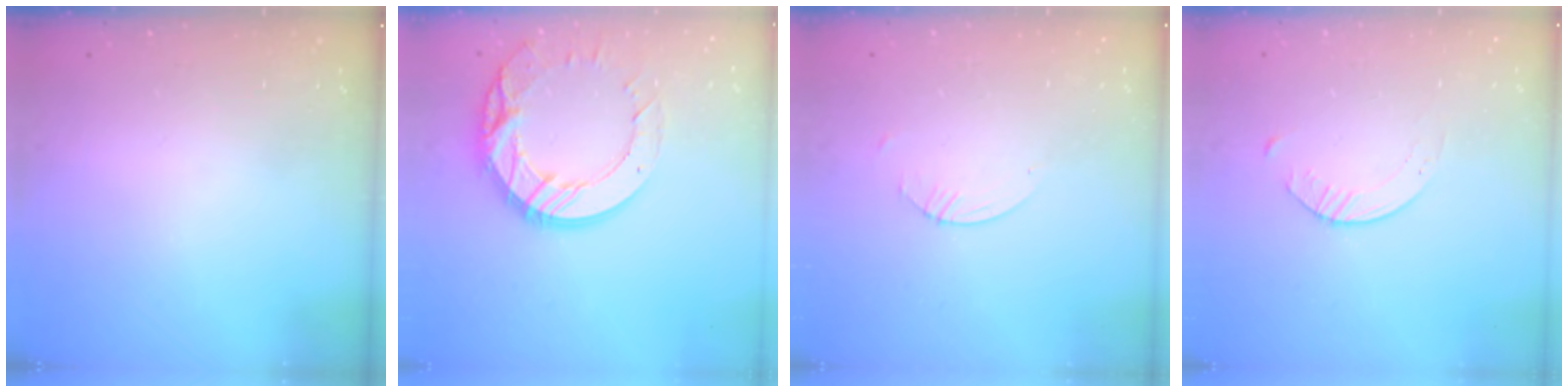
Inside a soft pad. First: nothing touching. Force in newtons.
{"total": 18.4, "press": 18.3, "slide": 1.9}
{"total": 0.8, "press": 0.8, "slide": 0.2}
{"total": 2.1, "press": 2.0, "slide": 0.3}